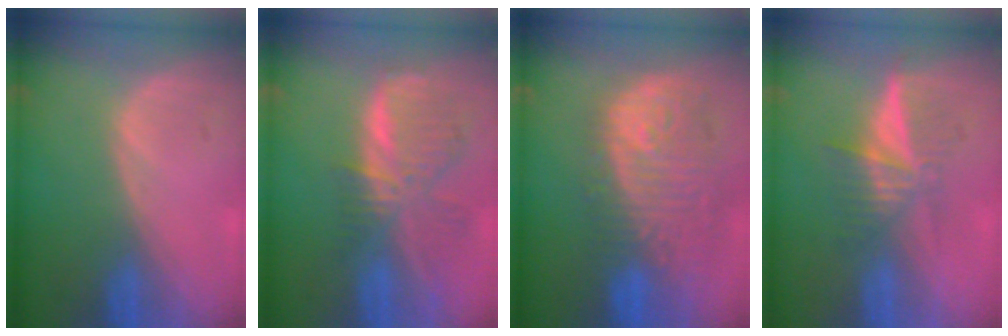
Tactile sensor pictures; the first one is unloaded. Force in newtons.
{"total": 8.8, "press": 7.7, "slide": 4.4}
{"total": 12.1, "press": 10.8, "slide": 5.5}
{"total": 6.3, "press": 5.3, "slide": 3.5}